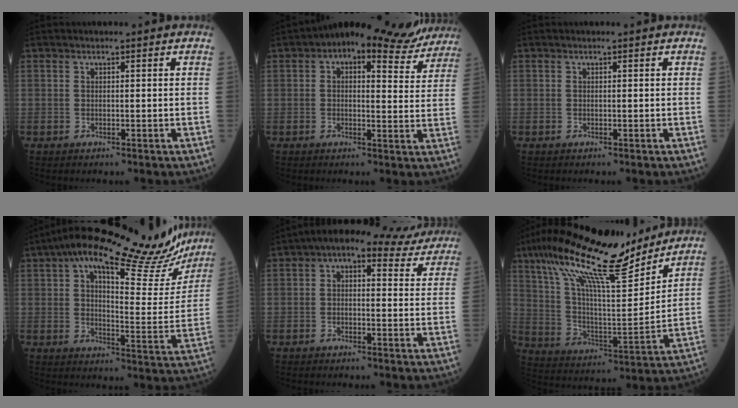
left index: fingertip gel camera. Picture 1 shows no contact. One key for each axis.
{"total": 12.9, "fx": 10.3, "fy": 4.8, "fz": 6.1, "tx": -0.069, "ty": 0.018, "tz": 0.117}
{"total": 0.0}
{"total": 24.1, "fx": 19.8, "fy": 5.3, "fz": 12.7, "tx": -0.183, "ty": 0.001, "tz": 0.249}
{"total": 10.3, "fx": 7.7, "fy": 4.4, "fz": 5.3, "tx": -0.071, "ty": 0.041, "tz": 0.089}
{"total": 21.1, "fx": 16.1, "fy": 3.1, "fz": 13.4, "tx": -0.241, "ty": 0.019, "tz": 0.282}